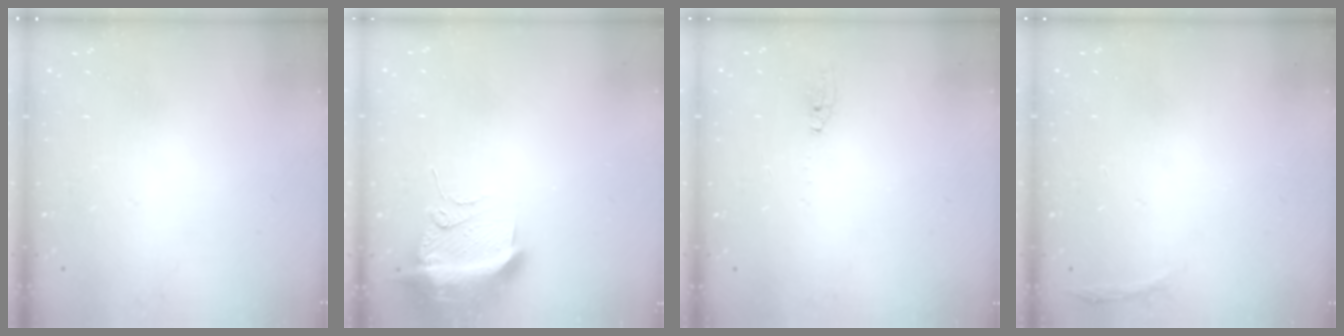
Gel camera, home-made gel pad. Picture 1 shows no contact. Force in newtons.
{"total": 12.1, "press": 12.1, "slide": 1.3}
{"total": 2.0, "press": 2.0, "slide": 0.2}
{"total": 3.0, "press": 1.9, "slide": 2.3}